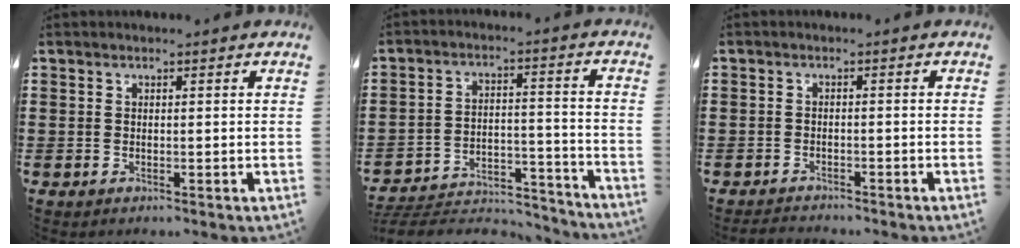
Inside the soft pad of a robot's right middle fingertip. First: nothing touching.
{"total": 5.6, "force": [-5.4, 1.1, 1.1], "torque": [-0.024, 0.007, -0.109]}
{"total": 2.0, "force": [-2.0, 0.4, -0.3], "torque": [0.000, 0.000, -0.045]}